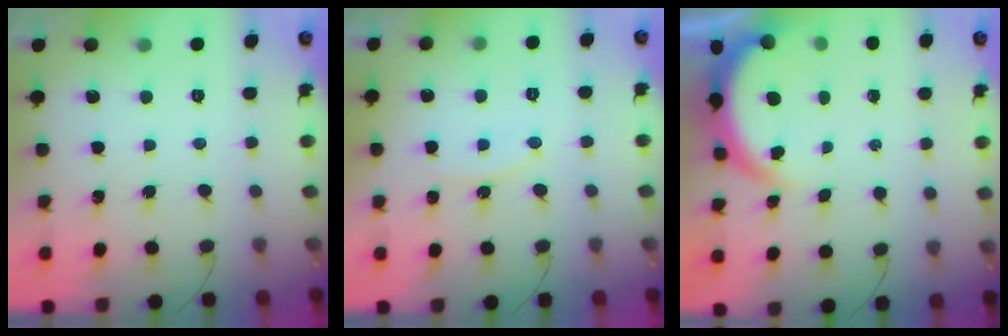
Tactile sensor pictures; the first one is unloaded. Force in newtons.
{"total": 6.5, "press": 6.5, "slide": 0.7}
{"total": 4.0, "press": 4.0, "slide": 0.2}